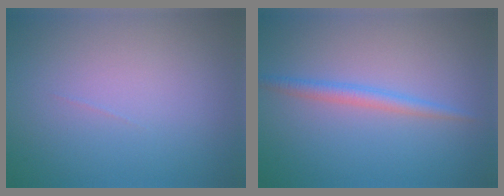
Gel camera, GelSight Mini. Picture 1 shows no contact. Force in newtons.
{"total": 1.9, "press": 1.9, "slide": 0.0}